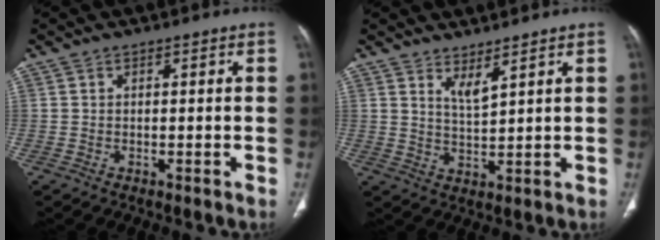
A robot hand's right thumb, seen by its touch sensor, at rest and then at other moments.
{"total": 3.4, "force": [2.7, 0.4, 2.1], "torque": [-0.037, -0.033, 0.057]}